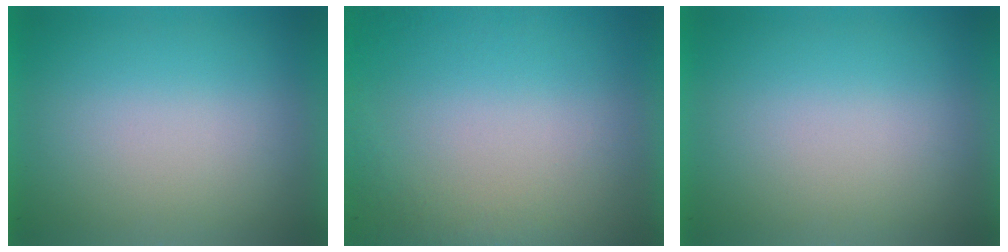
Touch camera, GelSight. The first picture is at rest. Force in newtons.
{"total": 4.8}
{"total": 0.0}